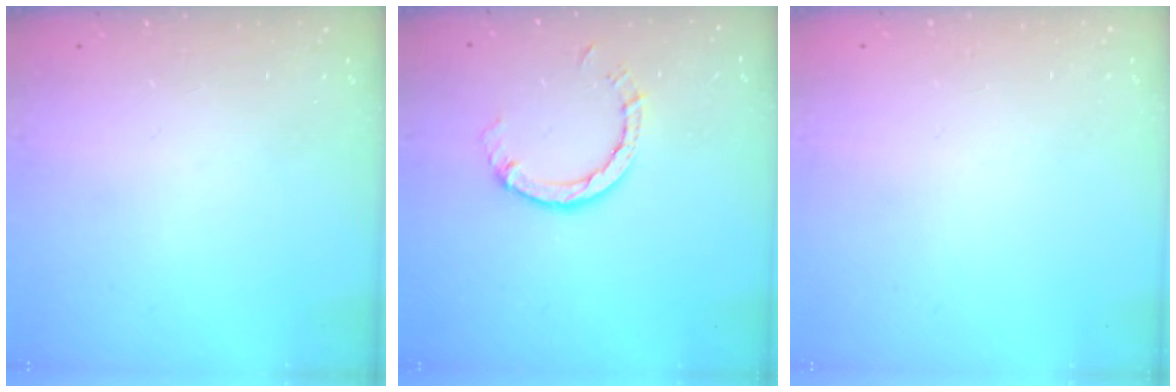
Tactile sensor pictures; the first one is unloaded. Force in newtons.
{"total": 3.9, "press": 3.9, "slide": 0.2}
{"total": 2.4, "press": 2.4, "slide": 0.2}